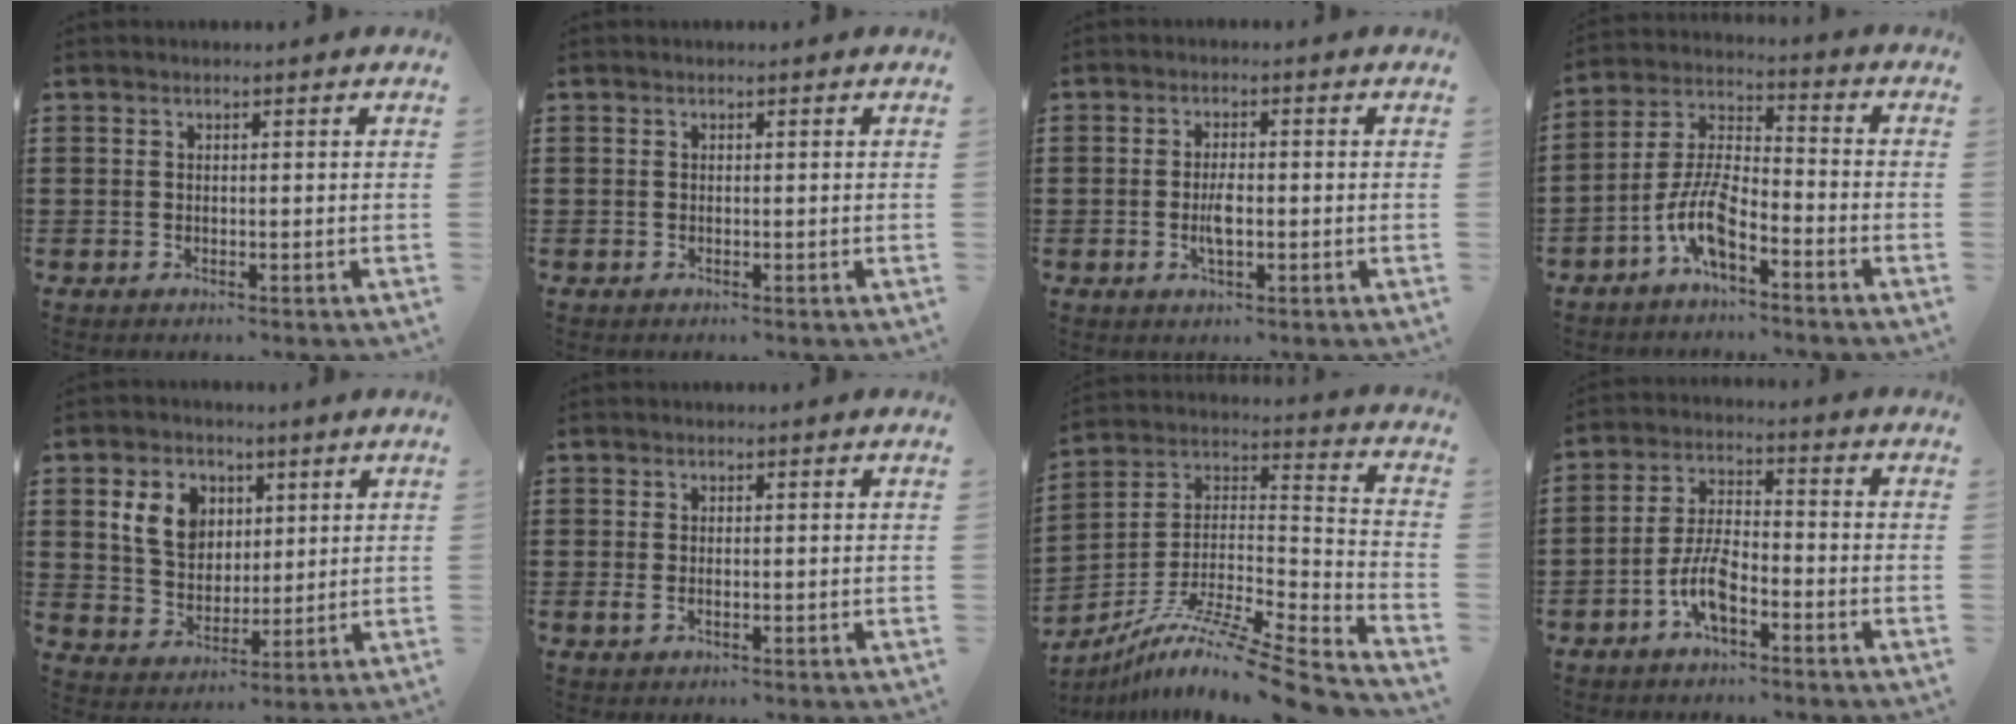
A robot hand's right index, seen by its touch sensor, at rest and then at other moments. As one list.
[{"total": 0.0}, {"total": 3.5, "force": [-0.6, 1.3, 3.2], "torque": [-0.066, -0.001, -0.014]}, {"total": 8.4, "force": [-5.1, 3.1, 5.9], "torque": [-0.139, -0.003, -0.100]}, {"total": 7.8, "force": [3.0, 6.0, 3.9], "torque": [-0.094, 0.017, 0.055]}, {"total": 1.3, "force": [-0.2, 0.5, 1.1], "torque": [-0.030, -0.002, -0.006]}, {"total": 10.4, "force": [-7.9, 0.7, 6.7], "torque": [-0.116, -0.002, -0.151]}, {"total": 6.8, "force": [-3.5, 2.7, 5.1], "torque": [-0.119, 0.003, -0.071]}]